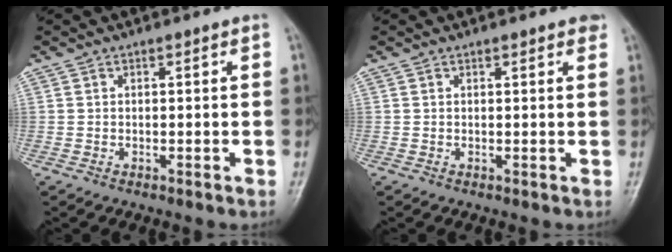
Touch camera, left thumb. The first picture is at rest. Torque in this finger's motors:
{"motor_torque": [0.92, -0.13, 0.32, -0.16, 0.00]}